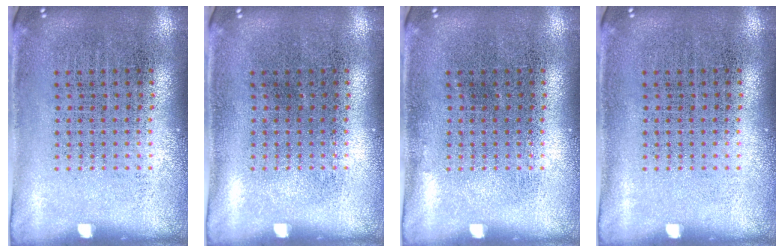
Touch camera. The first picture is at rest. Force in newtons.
{"total": 0.0}
{"total": 0.0}
{"total": 0.0}